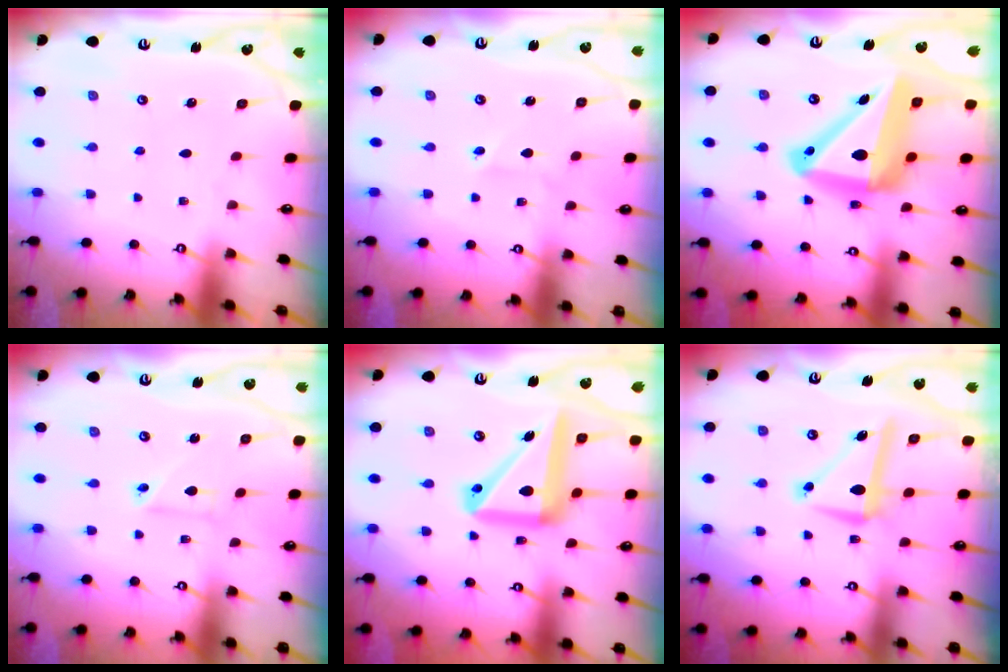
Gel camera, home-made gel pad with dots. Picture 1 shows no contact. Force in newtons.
{"total": 1.8, "press": 1.8, "slide": 0.1}
{"total": 18.7, "press": 18.4, "slide": 3.1}
{"total": 5.1, "press": 5.1, "slide": 0.2}
{"total": 16.7, "press": 16.6, "slide": 2.1}
{"total": 8.2, "press": 8.2, "slide": 1.0}